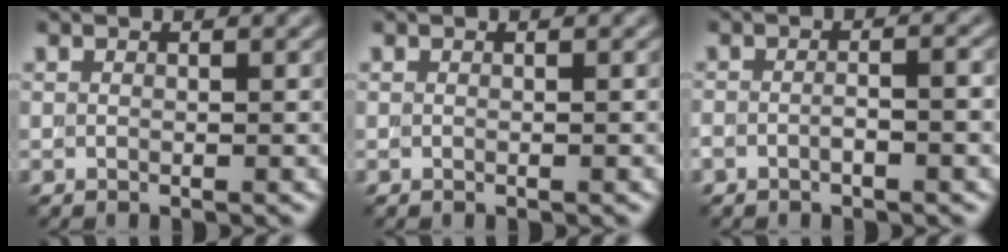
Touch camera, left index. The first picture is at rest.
{"total": 0.0}
{"total": 2.3, "force": [-0.8, 0.8, 2.0], "torque": [-0.016, 0.010, -0.021]}